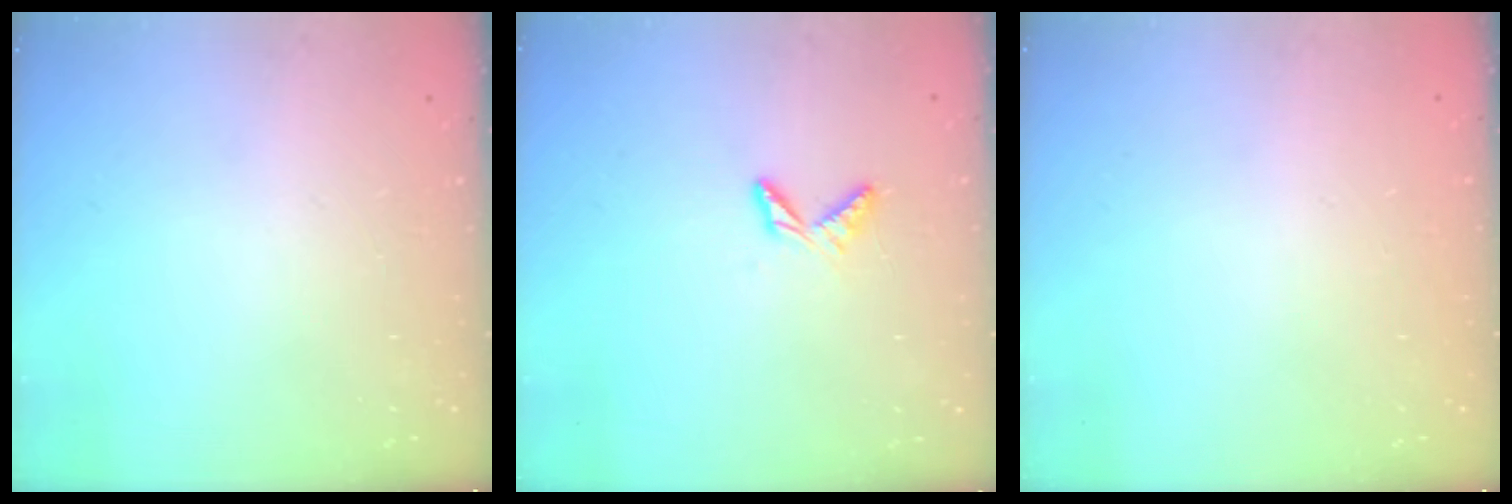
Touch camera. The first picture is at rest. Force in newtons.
{"total": 4.7, "press": 4.7, "slide": 0.4}
{"total": 0.0}